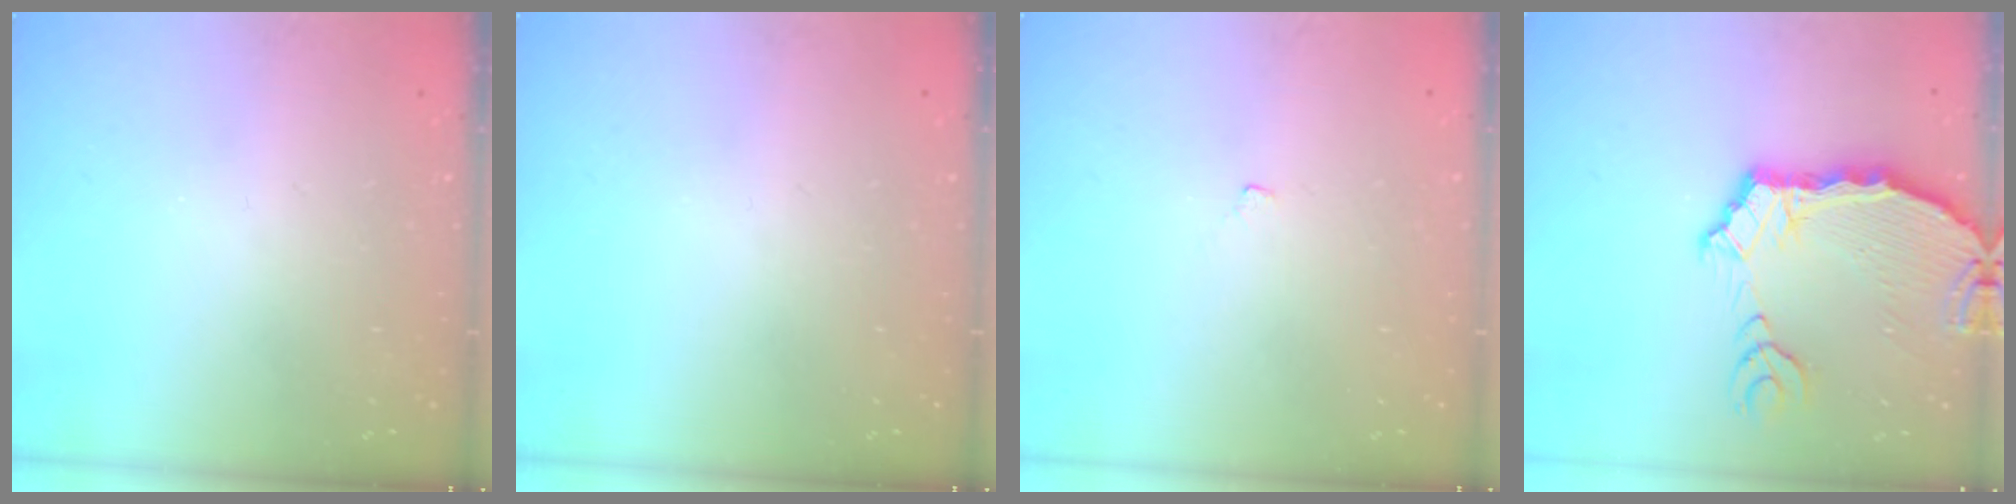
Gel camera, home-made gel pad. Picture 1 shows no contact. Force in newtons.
{"total": 0.0}
{"total": 2.9, "press": 2.9, "slide": 0.4}
{"total": 10.9, "press": 10.8, "slide": 1.6}